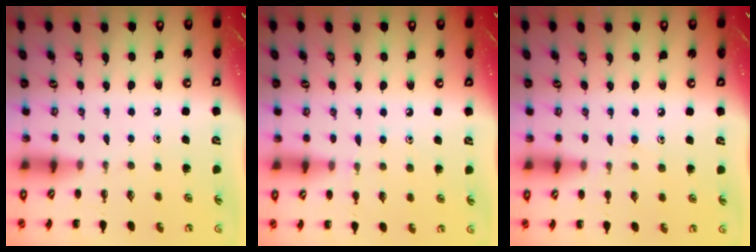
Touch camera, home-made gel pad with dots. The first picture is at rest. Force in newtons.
{"total": 5.6, "press": 5.4, "slide": 1.5}
{"total": 5.0, "press": 4.6, "slide": 2.0}